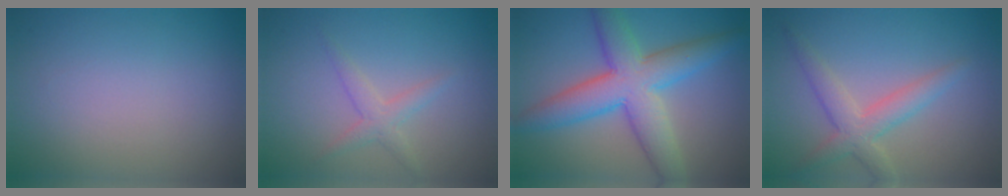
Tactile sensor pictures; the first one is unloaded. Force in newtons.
{"total": 1.8, "press": 1.8, "slide": 0.1}
{"total": 7.7, "press": 7.7, "slide": 0.2}
{"total": 3.4, "press": 3.4, "slide": 0.1}